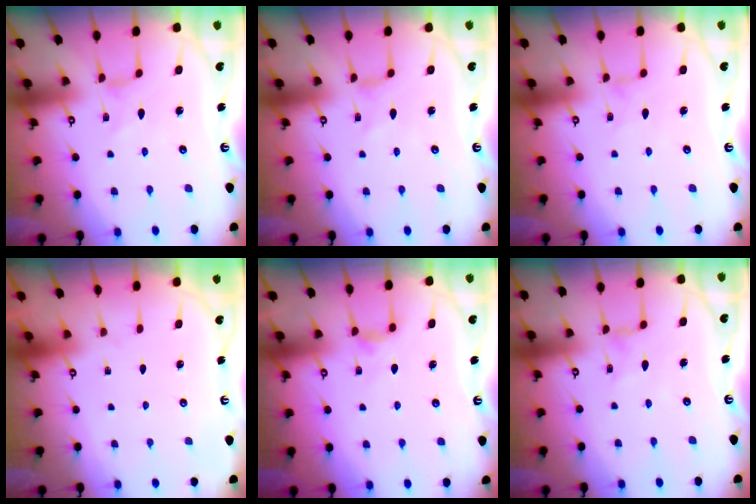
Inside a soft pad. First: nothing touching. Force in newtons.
{"total": 0.0}
{"total": 0.0}
{"total": 0.0}
{"total": 4.3, "press": 4.2, "slide": 0.7}
{"total": 0.7, "press": 0.7, "slide": 0.3}